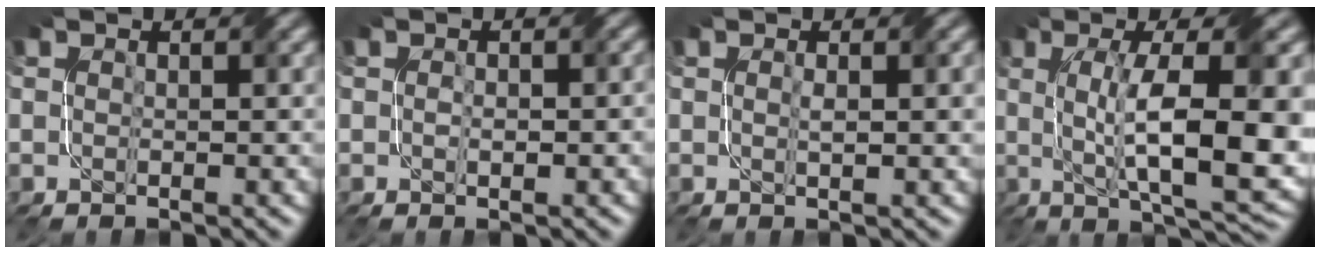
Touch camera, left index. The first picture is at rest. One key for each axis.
{"total": 1.5, "fx": -0.2, "fy": 0.8, "fz": 1.3, "tx": -0.020, "ty": -0.001, "tz": 0.001}
{"total": 1.5, "fx": 0.2, "fy": 0.2, "fz": 1.5, "tx": -0.023, "ty": 0.002, "tz": 0.004}
{"total": 11.8, "fx": 0.4, "fy": 3.0, "fz": 11.4, "tx": -0.180, "ty": -0.003, "tz": 0.015}